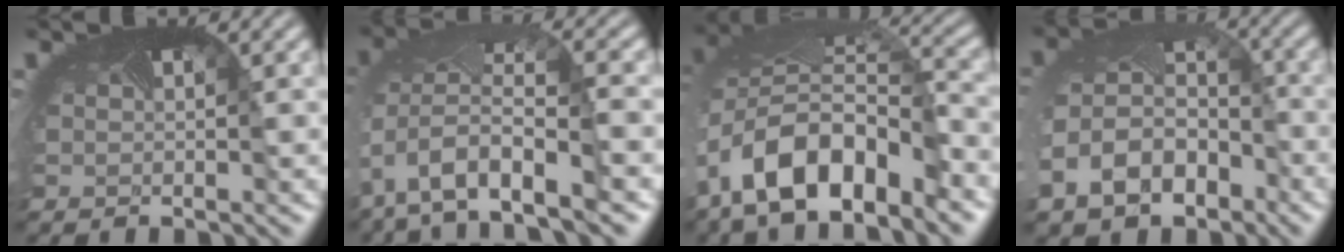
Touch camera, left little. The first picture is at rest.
{"total": 10.4, "force": [-4.7, 5.1, 7.7], "torque": [-0.179, -0.029, -0.064]}
{"total": 11.7, "force": [-5.9, 6.1, 8.0], "torque": [-0.176, -0.026, -0.098]}
{"total": 9.0, "force": [-4.4, 6.6, 4.2], "torque": [-0.121, -0.037, -0.071]}